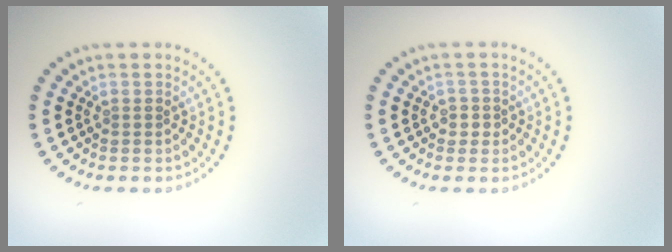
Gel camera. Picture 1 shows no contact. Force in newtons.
{"total": 1.1, "press": 0.9, "slide": 0.6}